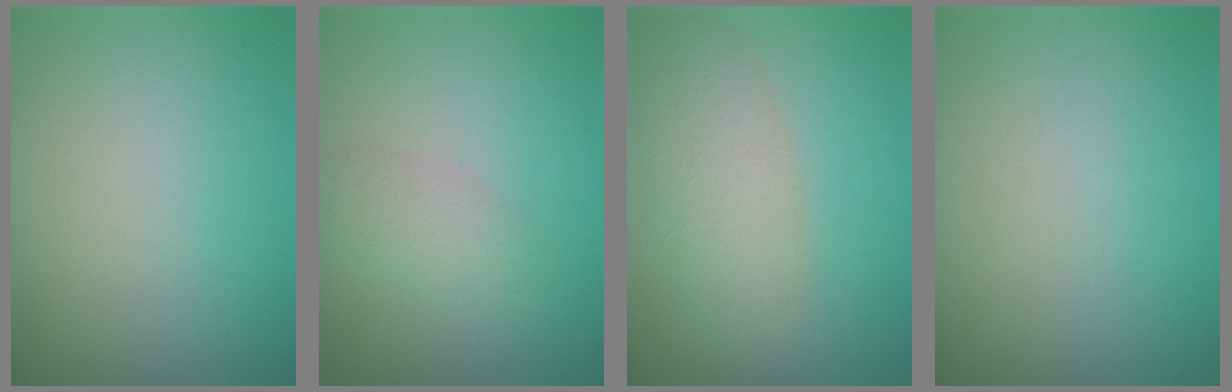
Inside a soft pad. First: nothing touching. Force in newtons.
{"total": 2.3, "press": 2.3, "slide": 0.1}
{"total": 4.6, "press": 4.6, "slide": 0.2}
{"total": 0.0}